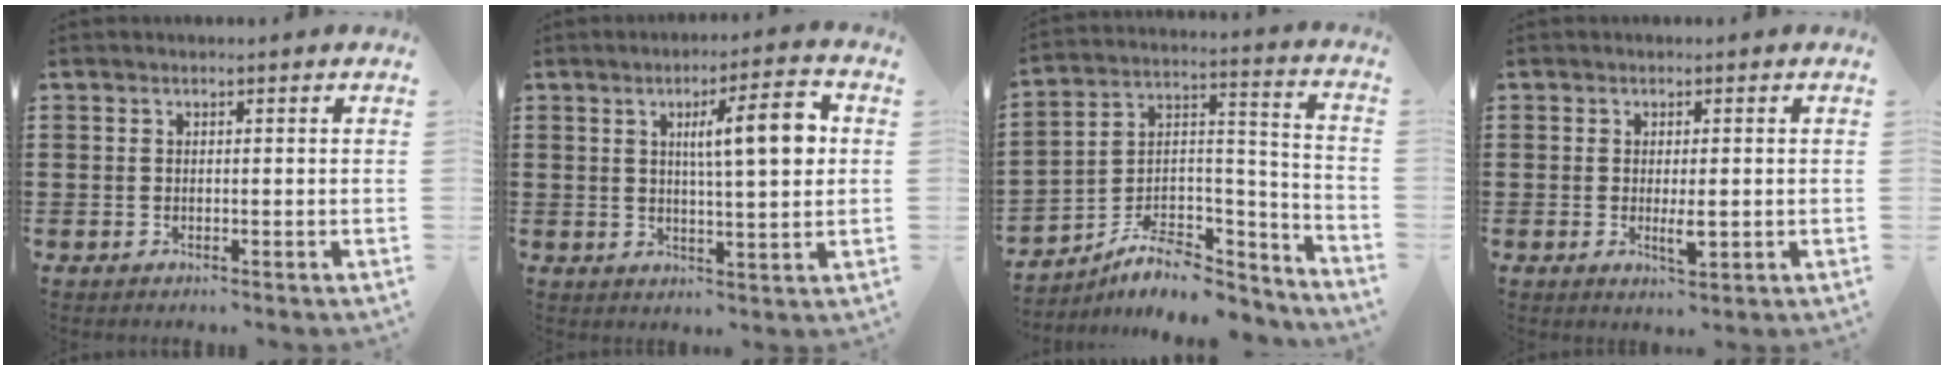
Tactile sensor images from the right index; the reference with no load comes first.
{"total": 8.9, "force": [2.1, 1.5, 8.5], "torque": [-0.139, -0.005, 0.027]}
{"total": 8.3, "force": [-6.3, 4.1, 3.6], "torque": [-0.066, 0.015, -0.116]}
{"total": 3.1, "force": [-0.4, 0.9, 3.0], "torque": [-0.051, -0.002, -0.007]}